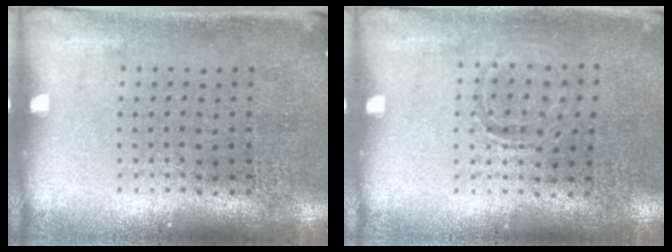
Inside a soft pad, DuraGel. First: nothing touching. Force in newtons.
{"total": 0.9, "press": 0.9, "slide": 0.2}